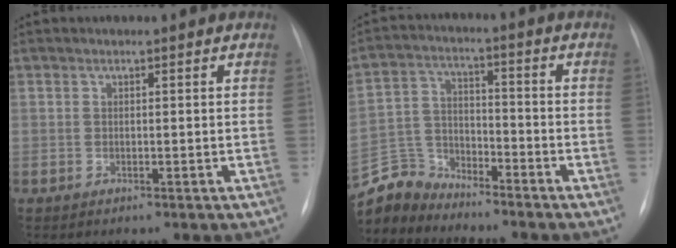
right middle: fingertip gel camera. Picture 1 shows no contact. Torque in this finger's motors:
{"motor_torque": [0.42, -0.42, 0.00, -0.04]}